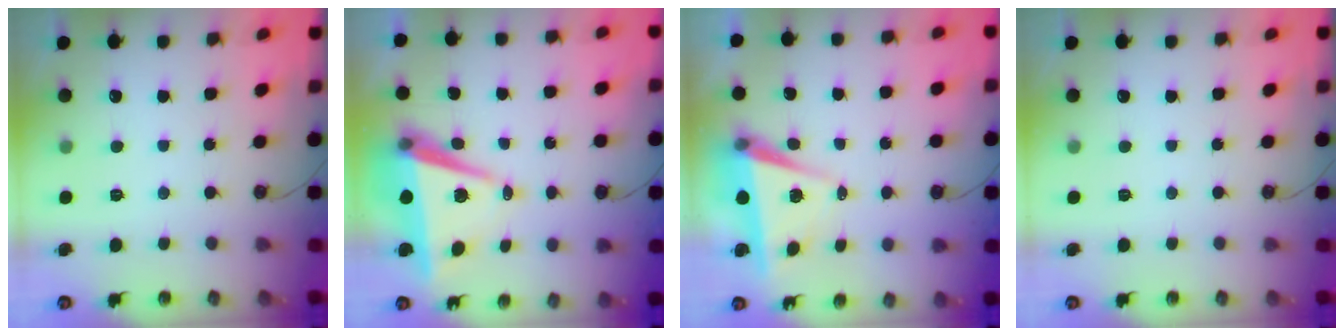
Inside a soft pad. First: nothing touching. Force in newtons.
{"total": 8.8, "press": 7.6, "slide": 4.3}
{"total": 6.3, "press": 4.6, "slide": 4.3}
{"total": 0.0}